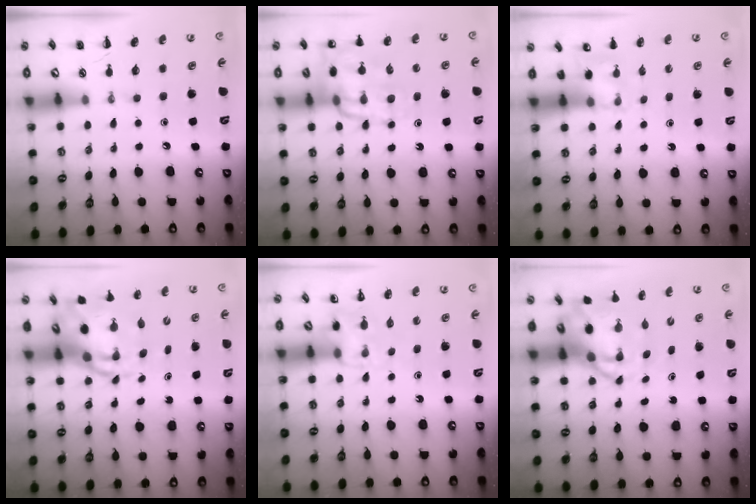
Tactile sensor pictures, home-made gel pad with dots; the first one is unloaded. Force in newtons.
{"total": 17.1, "press": 16.8, "slide": 3.3}
{"total": 3.1, "press": 2.9, "slide": 1.1}
{"total": 7.1, "press": 6.8, "slide": 2.1}
{"total": 4.5, "press": 4.3, "slide": 1.4}
{"total": 6.6, "press": 6.4, "slide": 1.6}